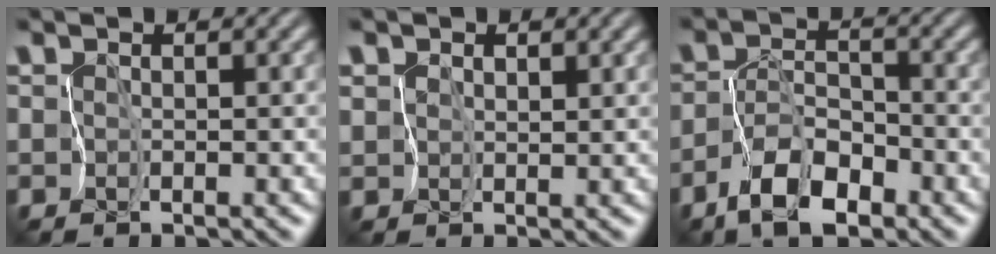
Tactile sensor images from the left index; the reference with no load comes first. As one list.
[{"total": 2.6, "force": [2.0, 1.5, 0.7], "torque": [-0.005, 0.013, 0.026]}, {"total": 5.1, "force": [-3.3, 2.2, 3.2], "torque": [-0.055, 0.007, -0.063]}]